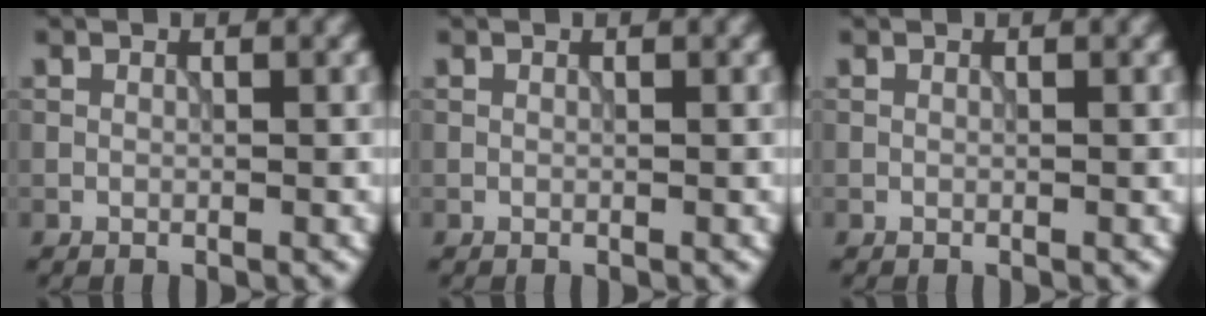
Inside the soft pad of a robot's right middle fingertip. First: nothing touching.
{"total": 0.0}
{"total": 0.0}